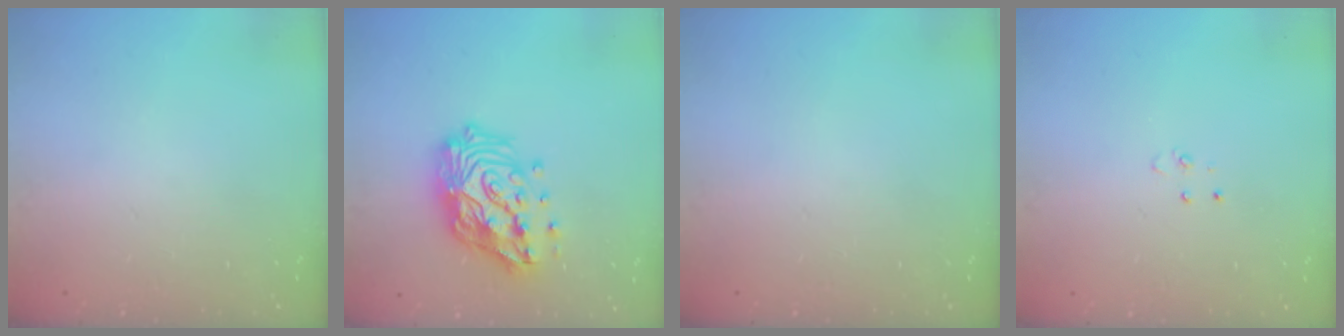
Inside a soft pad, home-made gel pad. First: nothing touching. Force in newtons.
{"total": 18.5, "press": 18.4, "slide": 2.2}
{"total": 0.0}
{"total": 3.2, "press": 3.2, "slide": 0.4}